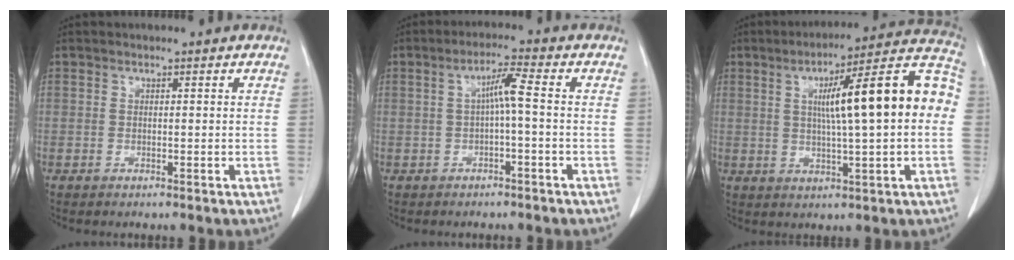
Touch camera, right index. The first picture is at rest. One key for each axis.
{"total": 3.9, "fx": -0.1, "fy": 0.0, "fz": 3.9, "tx": -0.071, "ty": 0.014, "tz": 0.000}
{"total": 16.6, "fx": 1.9, "fy": 1.4, "fz": 16.5, "tx": -0.238, "ty": 0.035, "tz": 0.022}